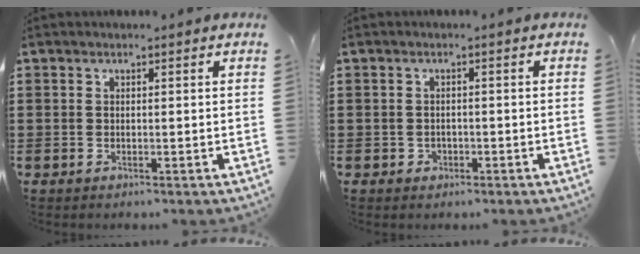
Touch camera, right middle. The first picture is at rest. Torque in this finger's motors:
{"motor_torque": [0.85, 0.02, -0.01, 0.02]}